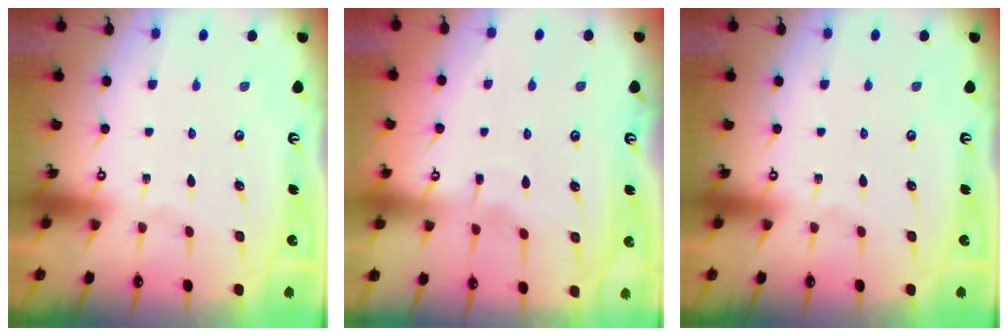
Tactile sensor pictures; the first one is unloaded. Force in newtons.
{"total": 2.3, "press": 2.3, "slide": 0.3}
{"total": 0.0}